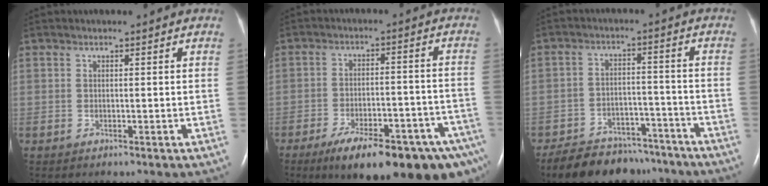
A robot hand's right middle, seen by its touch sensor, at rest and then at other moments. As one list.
[{"total": 19.9, "force": [-13.6, 5.2, 13.6], "torque": [-0.138, 0.010, -0.187]}, {"total": 14.2, "force": [-12.2, 5.9, 4.2], "torque": [-0.066, 0.009, -0.171]}]